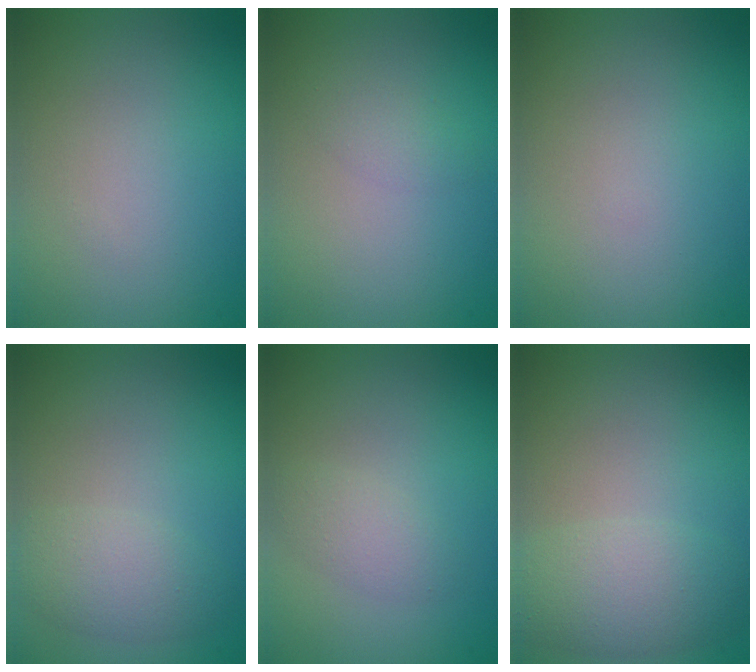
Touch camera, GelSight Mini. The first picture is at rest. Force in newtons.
{"total": 1.0, "press": 1.0, "slide": 0.1}
{"total": 0.0}
{"total": 2.9, "press": 2.9, "slide": 0.1}
{"total": 1.7, "press": 1.7, "slide": 0.0}
{"total": 3.8, "press": 3.8, "slide": 0.2}